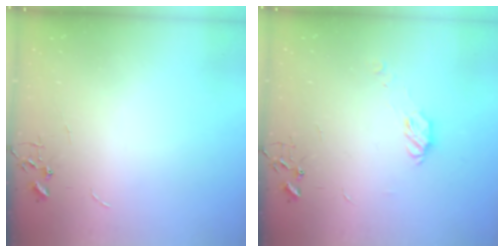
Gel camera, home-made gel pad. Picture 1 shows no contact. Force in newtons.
{"total": 6.3, "press": 6.3, "slide": 0.5}